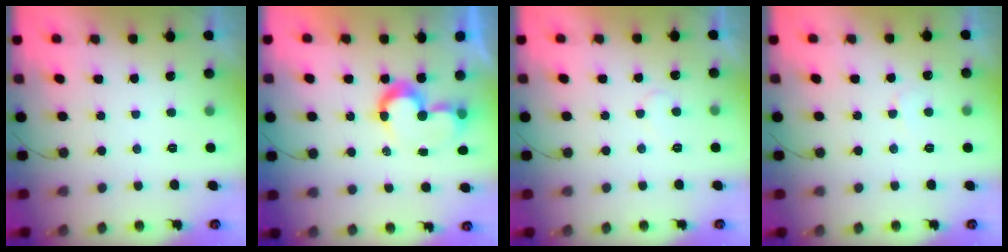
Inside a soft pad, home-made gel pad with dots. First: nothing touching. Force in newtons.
{"total": 8.5, "press": 8.4, "slide": 0.2}
{"total": 4.3, "press": 4.3, "slide": 0.2}
{"total": 3.6, "press": 3.6, "slide": 0.3}